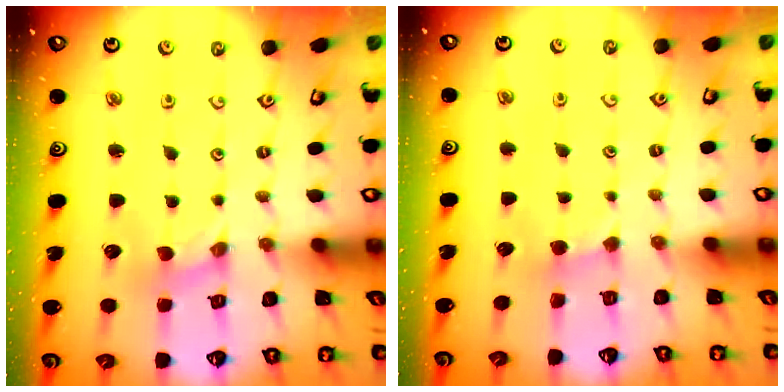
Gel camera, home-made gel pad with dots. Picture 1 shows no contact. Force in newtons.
{"total": 2.0, "press": 2.0, "slide": 0.1}